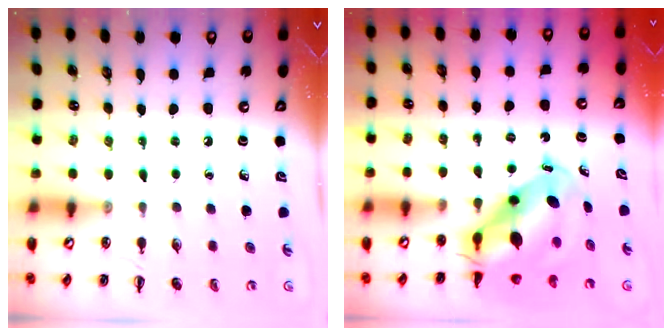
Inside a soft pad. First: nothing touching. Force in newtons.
{"total": 8.8, "press": 8.5, "slide": 2.2}